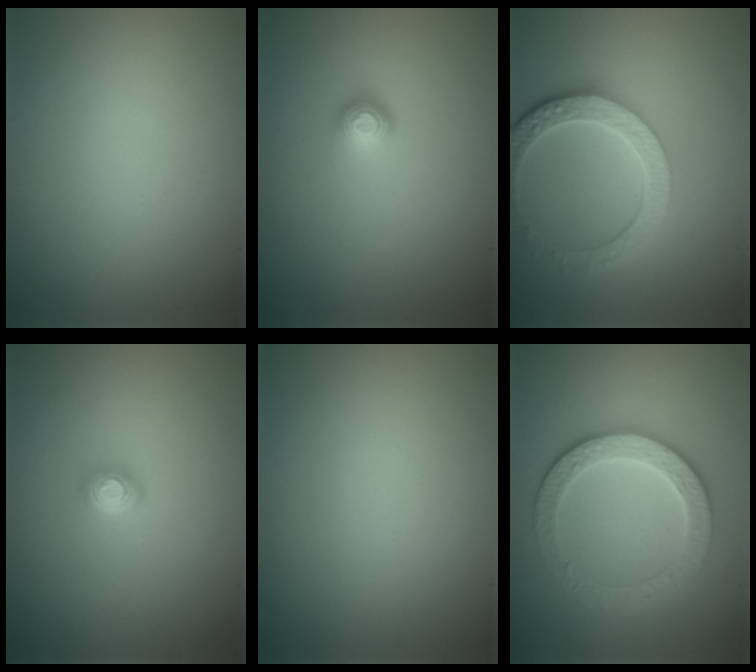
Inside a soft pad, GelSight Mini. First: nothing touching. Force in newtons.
{"total": 1.0, "press": 0.9, "slide": 0.4}
{"total": 5.7, "press": 4.2, "slide": 3.8}
{"total": 1.8, "press": 1.3, "slide": 1.3}
{"total": 0.0}
{"total": 4.4, "press": 4.0, "slide": 2.0}